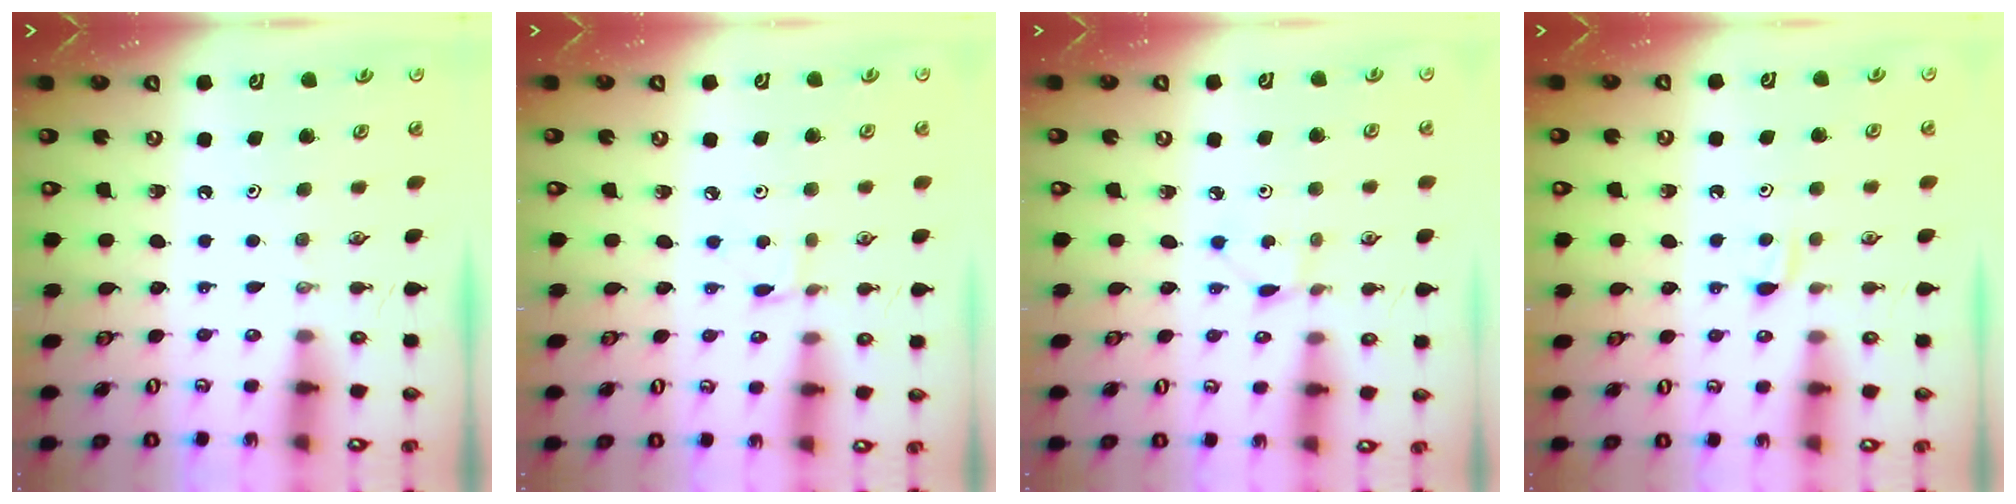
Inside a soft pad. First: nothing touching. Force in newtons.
{"total": 1.2, "press": 1.2, "slide": 0.1}
{"total": 1.1, "press": 1.1, "slide": 0.1}
{"total": 3.9, "press": 3.9, "slide": 0.6}